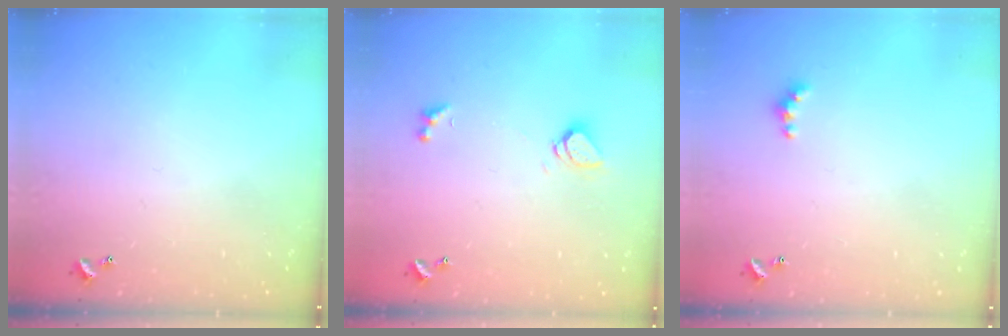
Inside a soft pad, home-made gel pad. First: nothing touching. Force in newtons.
{"total": 1.6, "press": 1.5, "slide": 0.4}
{"total": 2.8, "press": 2.8, "slide": 0.5}